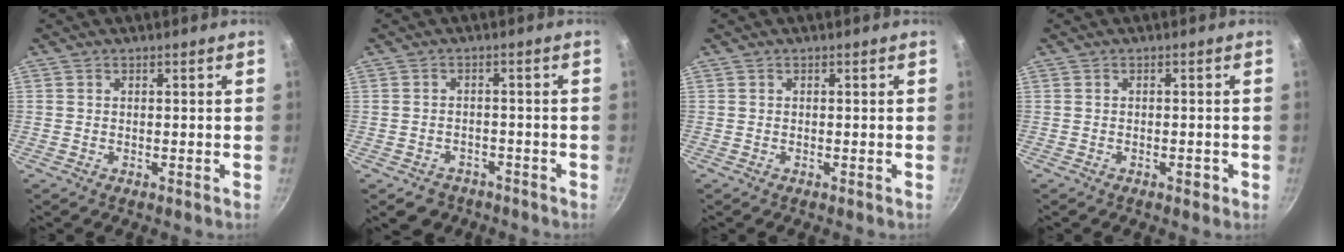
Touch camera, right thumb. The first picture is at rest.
{"total": 4.4, "force": [-2.8, 3.2, 1.2], "torque": [-0.001, 0.031, -0.031]}
{"total": 0.0}
{"total": 1.2, "force": [-0.6, 0.7, 0.8], "torque": [-0.012, 0.006, -0.006]}